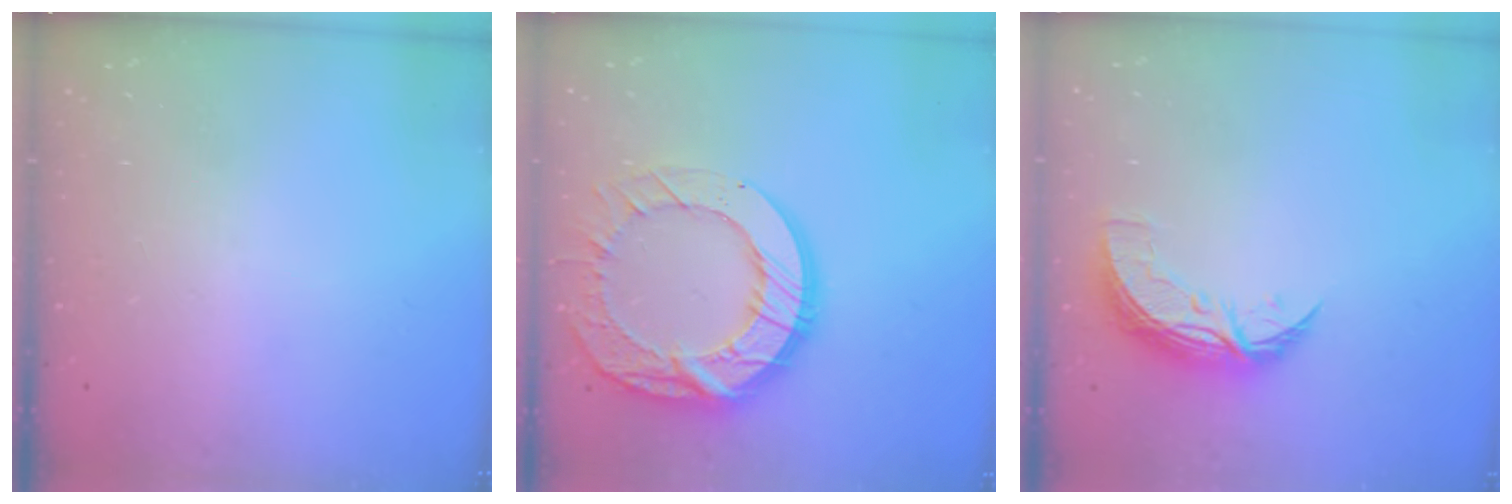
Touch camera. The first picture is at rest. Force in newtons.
{"total": 19.8, "press": 19.7, "slide": 1.7}
{"total": 8.6, "press": 8.6, "slide": 0.1}